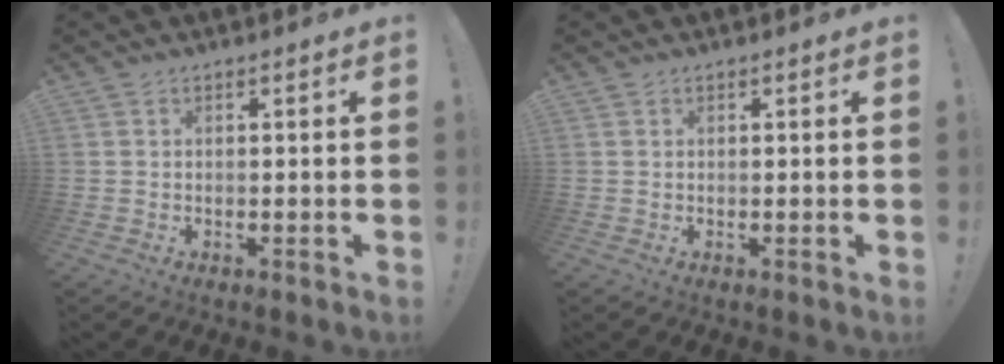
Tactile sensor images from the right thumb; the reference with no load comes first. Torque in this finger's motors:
{"motor_torque": [0.08, 0.02, 0.31, -0.06, -0.01]}